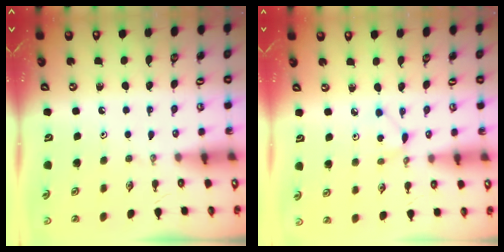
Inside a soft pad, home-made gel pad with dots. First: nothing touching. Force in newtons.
{"total": 3.9, "press": 3.9, "slide": 0.5}